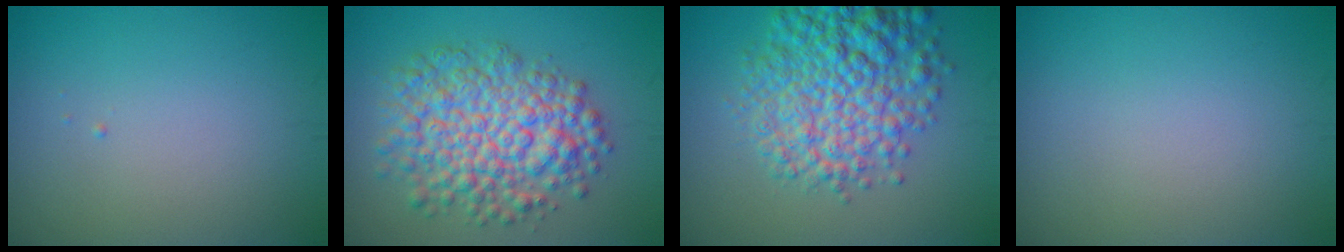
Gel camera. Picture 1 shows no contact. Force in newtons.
{"total": 7.9, "press": 7.9, "slide": 0.2}
{"total": 8.5, "press": 8.5, "slide": 0.3}
{"total": 0.0}